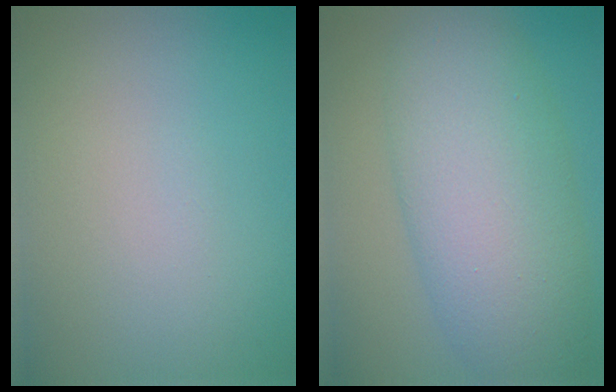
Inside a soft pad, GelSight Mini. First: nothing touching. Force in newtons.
{"total": 9.1, "press": 9.1, "slide": 0.0}